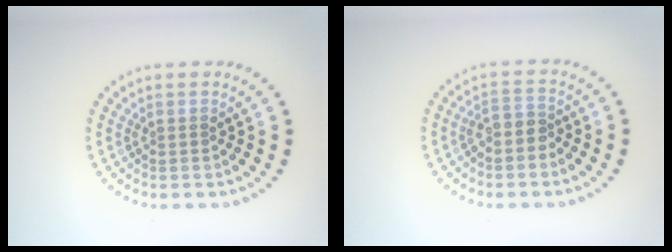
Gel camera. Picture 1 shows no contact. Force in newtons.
{"total": 2.0, "press": 1.8, "slide": 0.9}